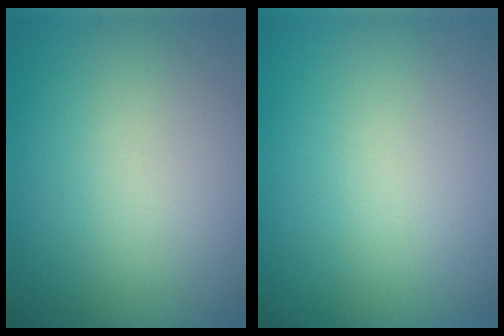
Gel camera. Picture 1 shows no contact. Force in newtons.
{"total": 0.0}